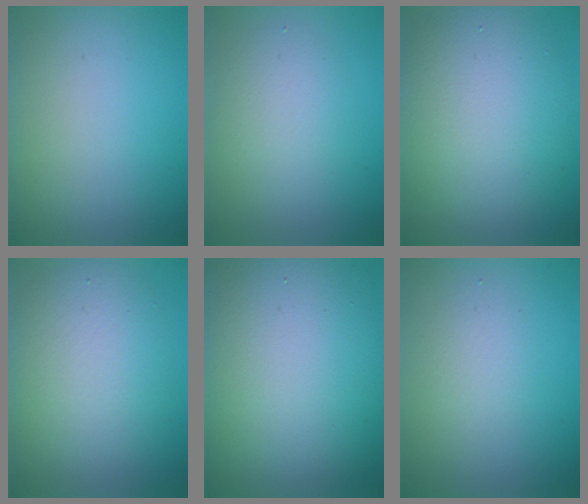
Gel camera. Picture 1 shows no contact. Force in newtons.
{"total": 2.6, "press": 2.6, "slide": 0.2}
{"total": 8.6, "press": 8.6, "slide": 0.5}
{"total": 5.6, "press": 5.6, "slide": 0.5}
{"total": 14.5, "press": 14.5, "slide": 0.8}
{"total": 1.5, "press": 1.5, "slide": 0.1}